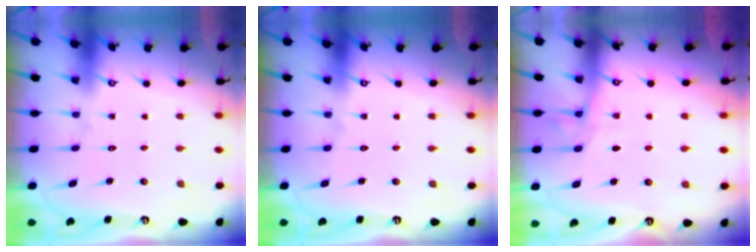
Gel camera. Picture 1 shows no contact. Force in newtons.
{"total": 0.0}
{"total": 5.2, "press": 5.1, "slide": 0.6}